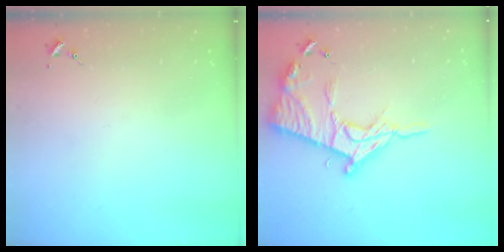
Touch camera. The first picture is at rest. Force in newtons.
{"total": 16.8, "press": 16.8, "slide": 1.3}